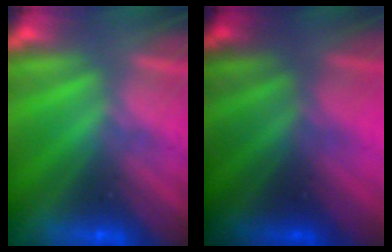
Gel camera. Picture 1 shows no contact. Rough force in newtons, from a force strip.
{"total": 2.8}